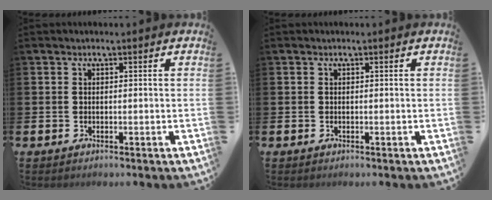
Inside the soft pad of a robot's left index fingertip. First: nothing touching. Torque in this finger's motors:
{"motor_torque": [-0.11, -0.04, 0.05, 0.02]}